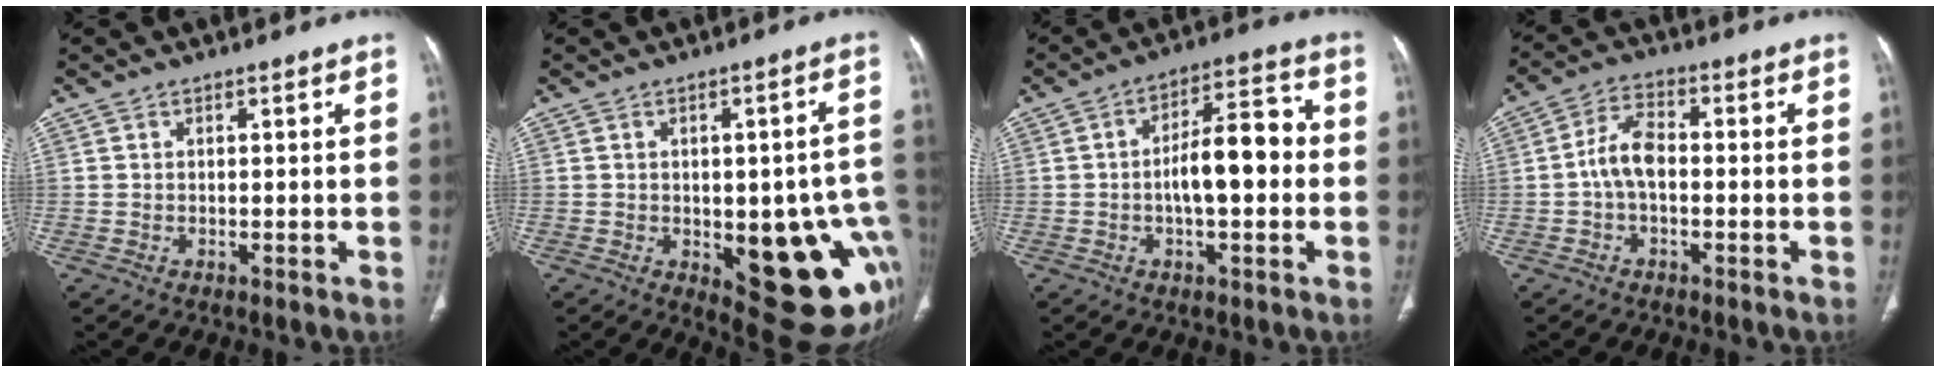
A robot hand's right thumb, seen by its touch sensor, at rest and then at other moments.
{"total": 19.4, "force": [-4.8, 8.0, 17.1], "torque": [-0.155, 0.012, -0.028]}
{"total": 11.7, "force": [-0.8, 4.9, 10.5], "torque": [-0.155, 0.034, -0.017]}
{"total": 6.0, "force": [-0.9, 3.3, 5.0], "torque": [-0.093, 0.021, -0.025]}